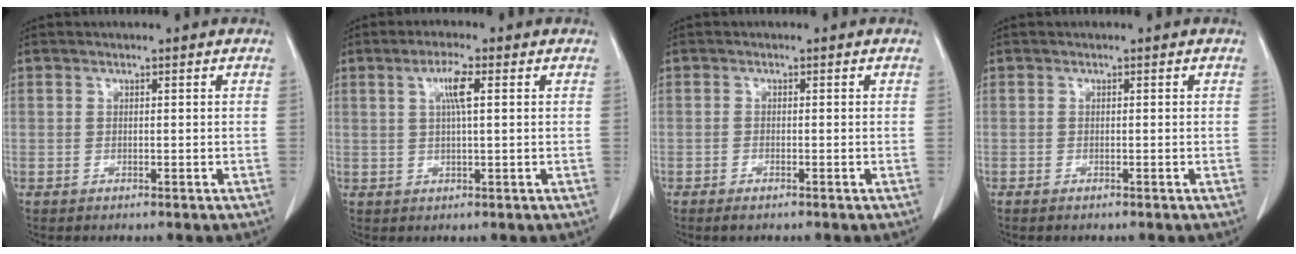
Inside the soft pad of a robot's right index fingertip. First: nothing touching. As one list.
[{"total": 3.9, "force": [1.2, 0.2, 3.7], "torque": [-0.070, 0.004, 0.022]}, {"total": 1.4, "force": [-1.0, 0.3, 0.9], "torque": [-0.016, -0.002, -0.014]}, {"total": 0.6, "force": [-0.5, 0.1, 0.4], "torque": [-0.011, -0.001, -0.008]}]